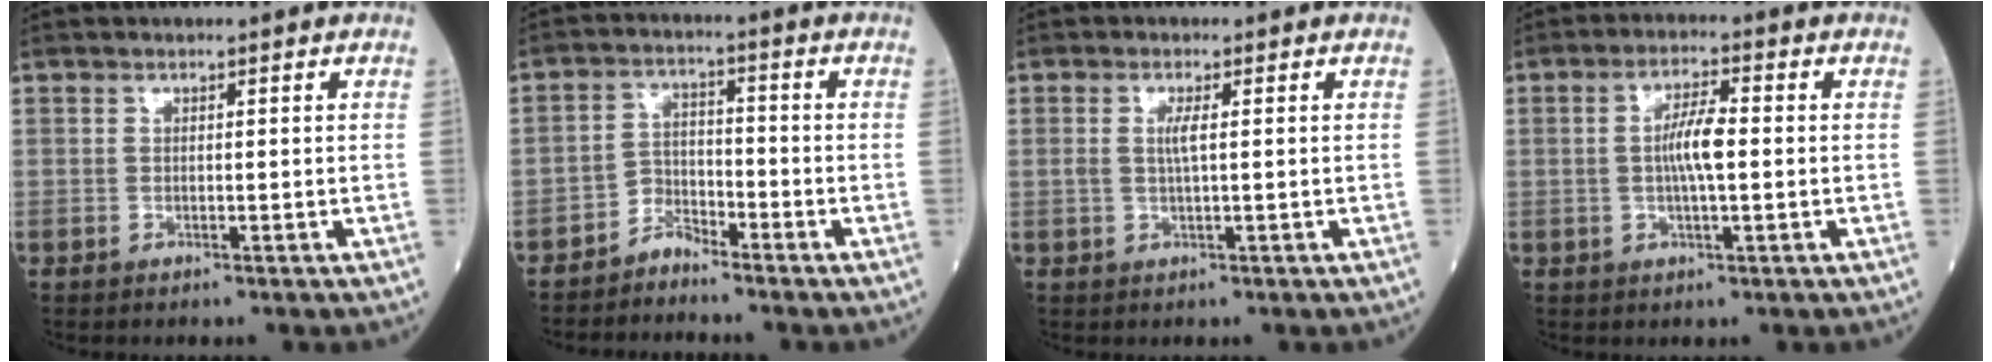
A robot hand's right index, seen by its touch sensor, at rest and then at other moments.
{"total": 3.1, "force": [-2.9, 1.1, 0.0], "torque": [0.010, 0.000, -0.057]}
{"total": 2.0, "force": [0.3, 0.1, 2.0], "torque": [-0.045, 0.000, 0.003]}
{"total": 5.3, "force": [0.0, 0.8, 5.2], "torque": [-0.100, 0.006, -0.004]}